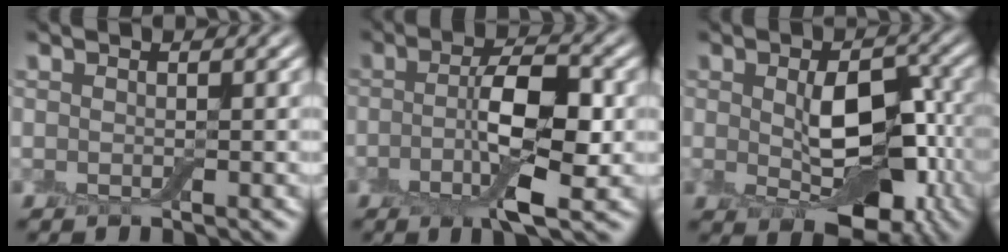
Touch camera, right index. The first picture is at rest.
{"total": 6.0, "force": [-1.1, 1.8, 5.6], "torque": [-0.100, 0.009, -0.025]}
{"total": 8.2, "force": [-0.9, 4.7, 6.7], "torque": [-0.105, -0.001, -0.007]}